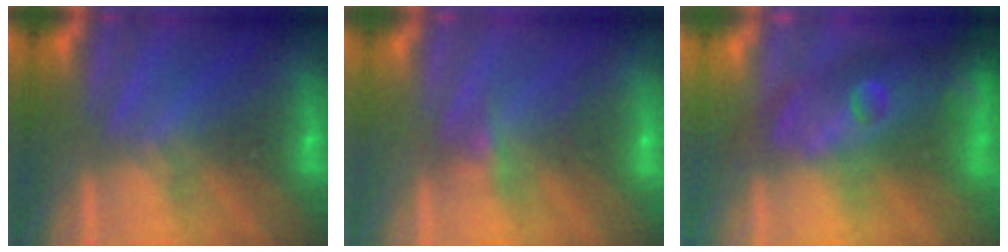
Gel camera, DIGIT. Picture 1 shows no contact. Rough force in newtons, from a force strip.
{"total": 2.1}
{"total": 10.8}